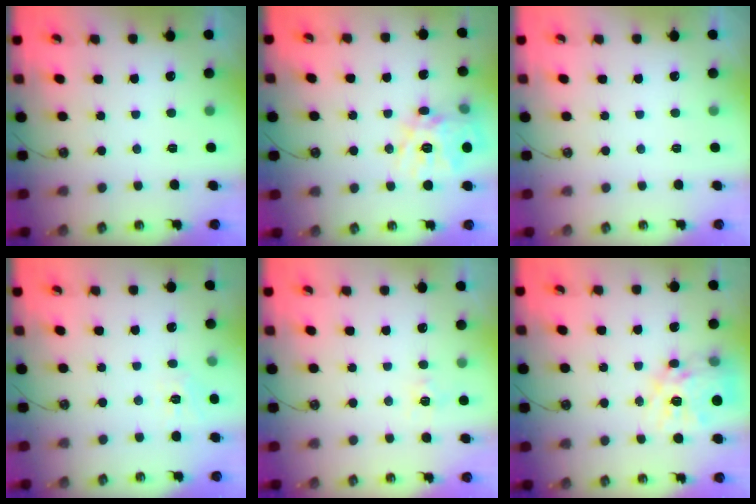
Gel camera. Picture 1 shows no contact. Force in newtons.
{"total": 17.1, "press": 17.0, "slide": 1.9}
{"total": 0.0}
{"total": 5.7, "press": 5.7, "slide": 0.5}
{"total": 5.5, "press": 5.5, "slide": 0.5}
{"total": 15.3, "press": 15.2, "slide": 1.4}